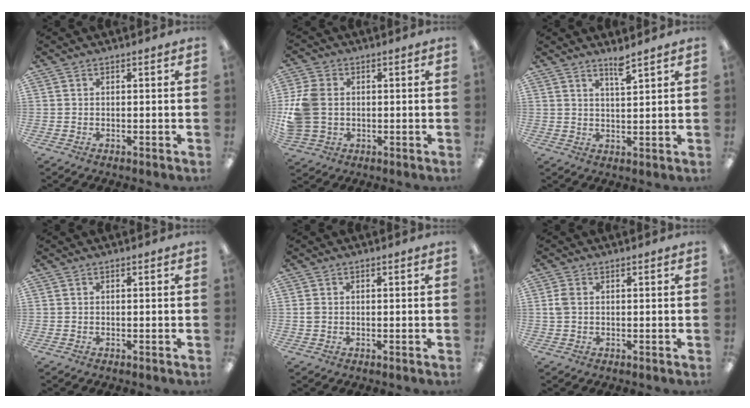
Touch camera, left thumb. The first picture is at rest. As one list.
[{"total": 10.5, "force": [0.4, 8.4, 6.4], "torque": [-0.148, 0.015, 0.009]}, {"total": 3.8, "force": [3.1, 0.2, 2.1], "torque": [-0.032, -0.015, 0.052]}, {"total": 0.0}, {"total": 1.4, "force": [0.0, 1.0, 0.9], "torque": [-0.019, 0.003, 0.000]}, {"total": 2.7, "force": [0.3, 1.8, 2.0], "torque": [-0.047, 0.005, 0.001]}]